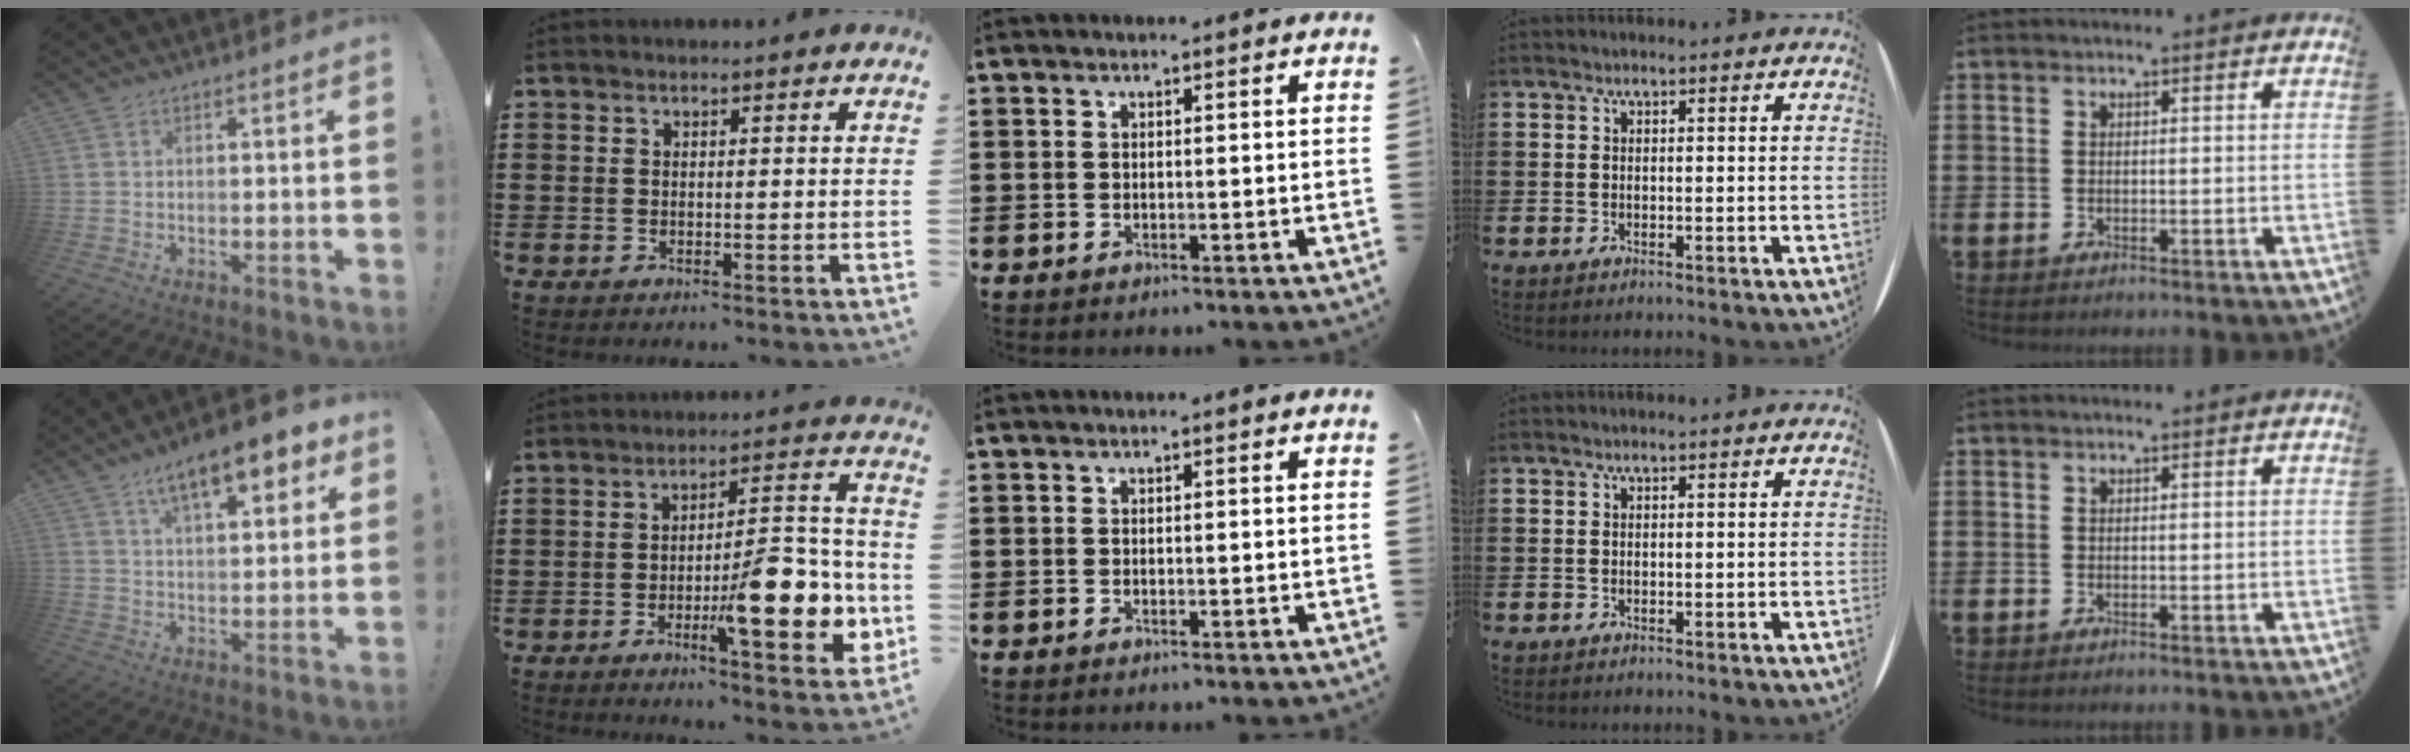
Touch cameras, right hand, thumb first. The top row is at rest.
{"thumb": {"total": 13.2, "force": [7.4, 4.6, 10.0], "torque": [-0.150, -0.033, 0.120]}, "index": {"total": 13.1, "force": [-4.2, 3.7, 11.9], "torque": [-0.177, -0.002, -0.072]}}